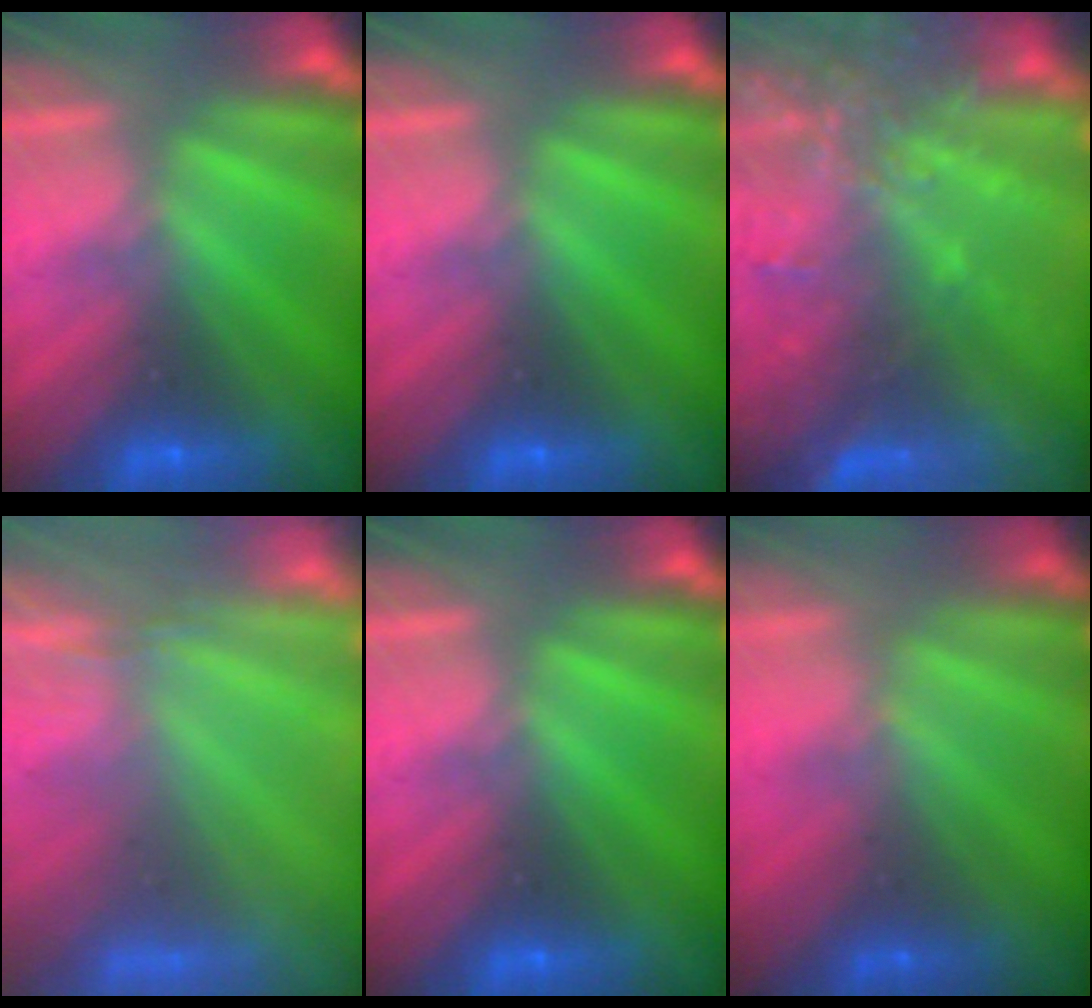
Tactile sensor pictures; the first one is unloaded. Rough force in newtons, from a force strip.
{"total": 0.0}
{"total": 7.3}
{"total": 7.0}
{"total": 0.0}
{"total": 1.4}